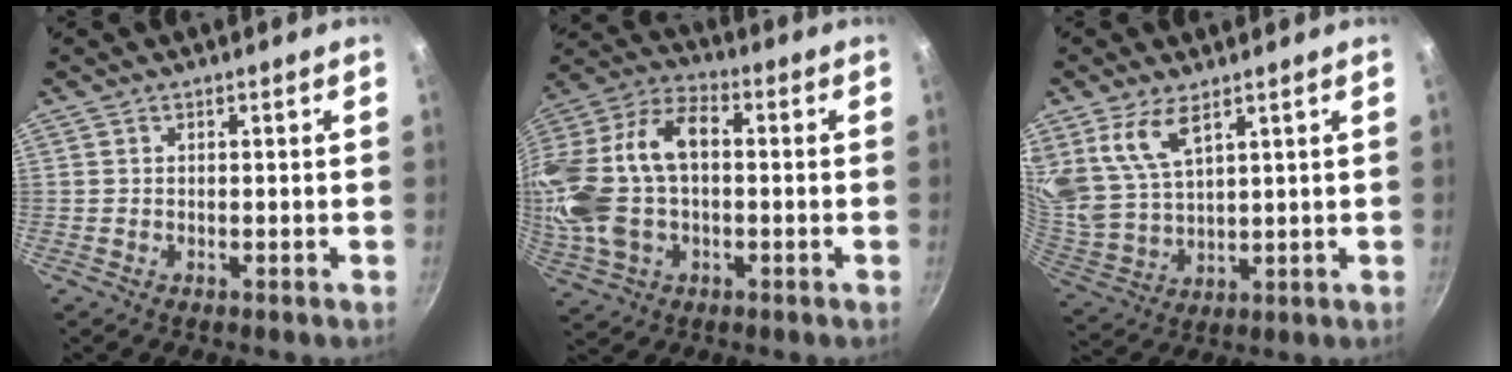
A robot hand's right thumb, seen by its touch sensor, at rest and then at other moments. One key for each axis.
{"total": 22.7, "fx": 0.2, "fy": 14.4, "fz": 17.5, "tx": -0.362, "ty": 0.044, "tz": 0.001}
{"total": 10.0, "fx": 5.7, "fy": 4.8, "fz": 6.7, "tx": -0.127, "ty": -0.034, "tz": 0.127}